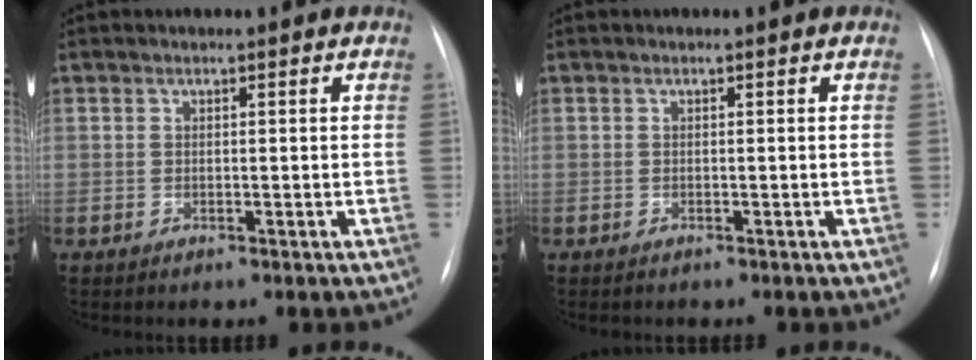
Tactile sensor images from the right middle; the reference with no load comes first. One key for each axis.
{"total": 0.0}